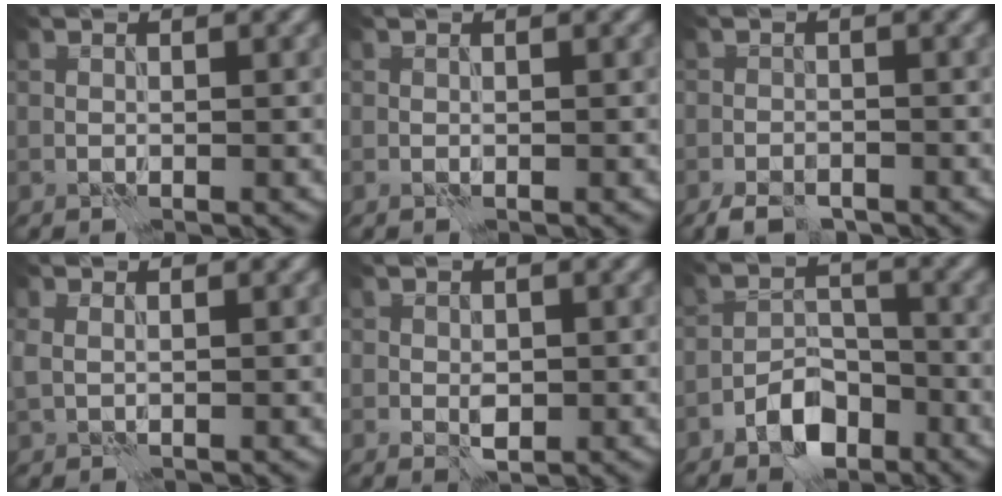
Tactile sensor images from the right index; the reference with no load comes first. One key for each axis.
{"total": 0.0}
{"total": 3.3, "fx": -2.7, "fy": 1.5, "fz": 1.4, "tx": -0.023, "ty": -0.005, "tz": -0.046}
{"total": 1.1, "fx": 0.3, "fy": 0.6, "fz": 0.9, "tx": -0.020, "ty": -0.002, "tz": 0.008}
{"total": 1.9, "fx": -0.2, "fy": 1.3, "fz": 1.3, "tx": -0.025, "ty": -0.004, "tz": 0.000}
{"total": 4.7, "fx": -3.0, "fy": 2.6, "fz": 2.5, "tx": -0.035, "ty": 0.004, "tz": -0.059}